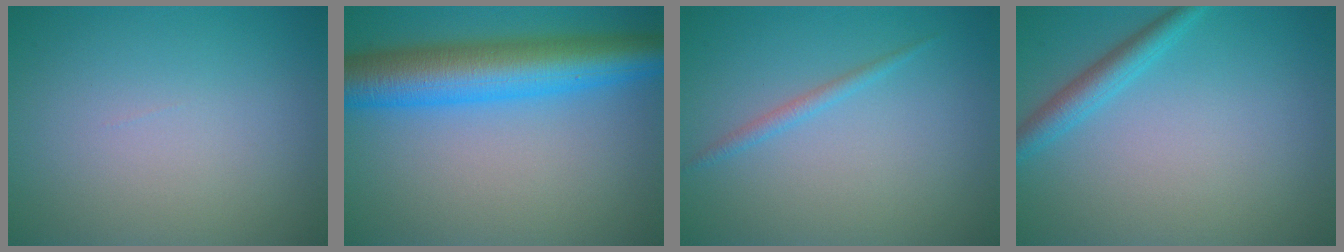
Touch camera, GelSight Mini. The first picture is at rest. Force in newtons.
{"total": 9.2, "press": 9.2, "slide": 0.1}
{"total": 1.1, "press": 1.1, "slide": 0.1}
{"total": 2.4, "press": 2.4, "slide": 0.2}